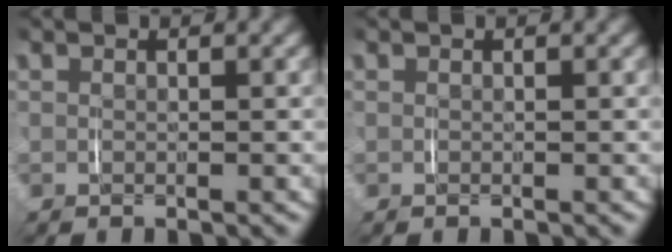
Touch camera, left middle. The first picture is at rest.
{"total": 0.0}